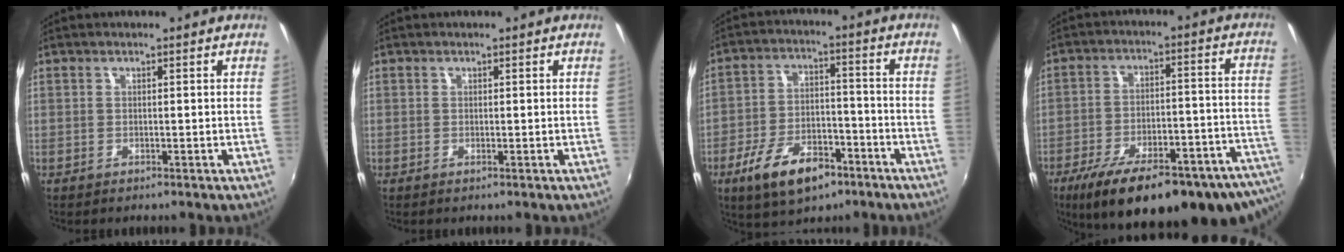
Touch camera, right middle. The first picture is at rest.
{"total": 0.0}
{"total": 13.3, "force": [-7.9, 6.4, 8.6], "torque": [-0.178, -0.003, -0.129]}
{"total": 29.8, "force": [-21.9, 8.3, 18.3], "torque": [-0.269, -0.046, -0.291]}